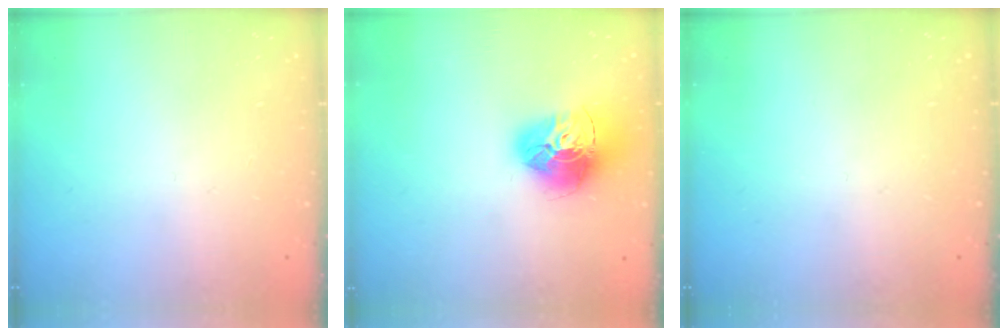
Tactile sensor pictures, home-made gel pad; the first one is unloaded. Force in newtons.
{"total": 17.4, "press": 17.3, "slide": 1.7}
{"total": 0.0}